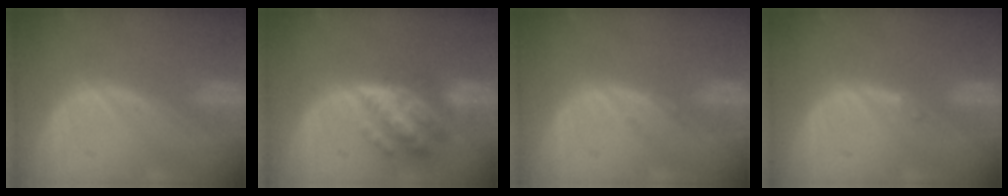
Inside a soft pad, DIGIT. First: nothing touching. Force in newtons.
{"total": 7.7, "press": 7.7, "slide": 0.4}
{"total": 0.8, "press": 0.8, "slide": 0.1}
{"total": 0.7, "press": 0.7, "slide": 0.2}